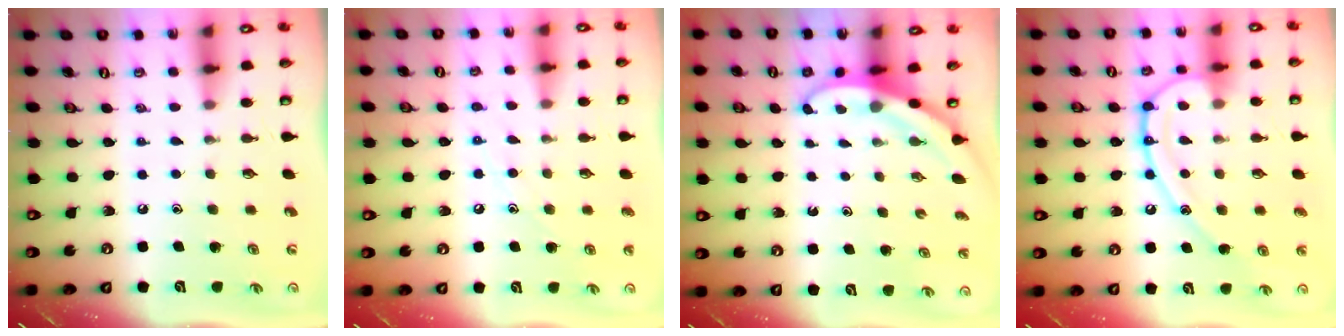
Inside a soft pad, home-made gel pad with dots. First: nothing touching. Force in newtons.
{"total": 7.3, "press": 7.3, "slide": 0.4}
{"total": 3.2, "press": 3.2, "slide": 0.2}
{"total": 14.9, "press": 14.8, "slide": 1.4}